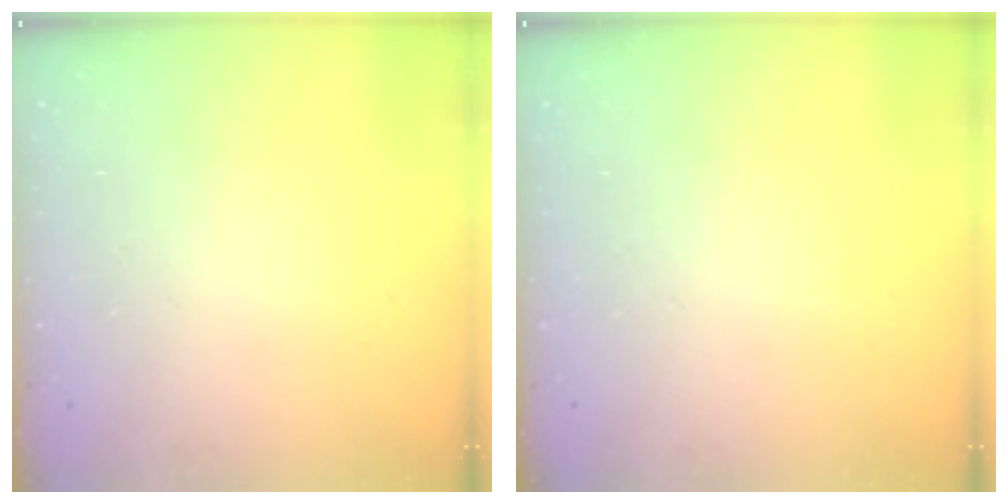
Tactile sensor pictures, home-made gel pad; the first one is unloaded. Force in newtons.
{"total": 0.0}